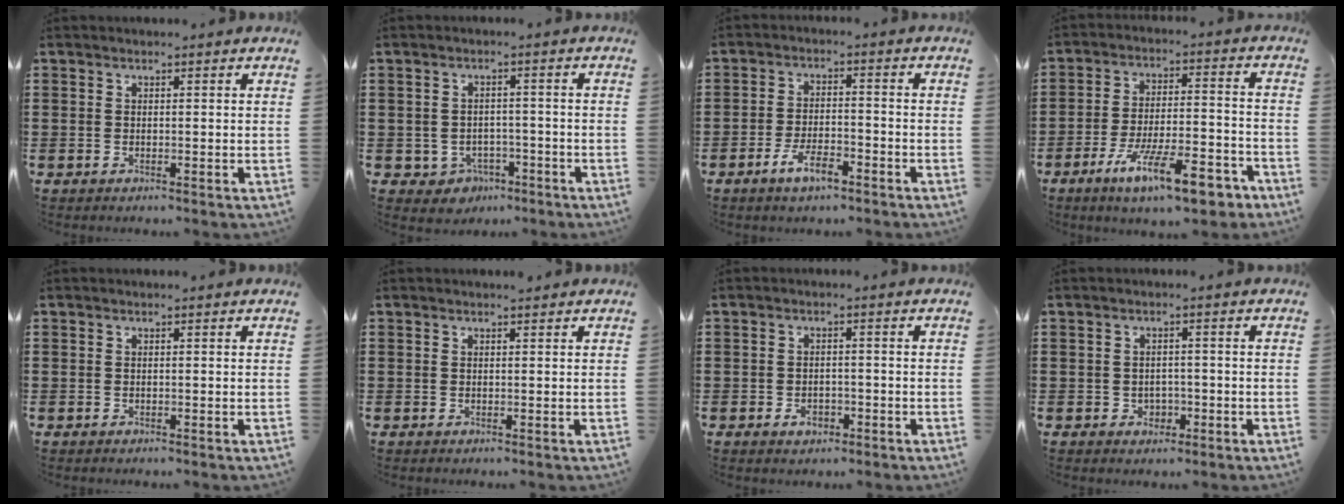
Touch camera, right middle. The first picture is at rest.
{"total": 2.5, "force": [-1.9, 1.6, 0.2], "torque": [-0.018, -0.001, -0.042]}
{"total": 5.4, "force": [-3.6, 1.6, 3.8], "torque": [-0.083, 0.001, -0.070]}
{"total": 13.0, "force": [-8.6, 3.1, 9.2], "torque": [-0.160, 0.024, -0.154]}
{"total": 0.0}
{"total": 0.0}
{"total": 2.2, "force": [-1.4, 1.3, 1.2], "torque": [-0.027, -0.001, -0.026]}
{"total": 1.7, "force": [-0.8, 1.4, 0.6], "torque": [-0.020, 0.000, -0.019]}